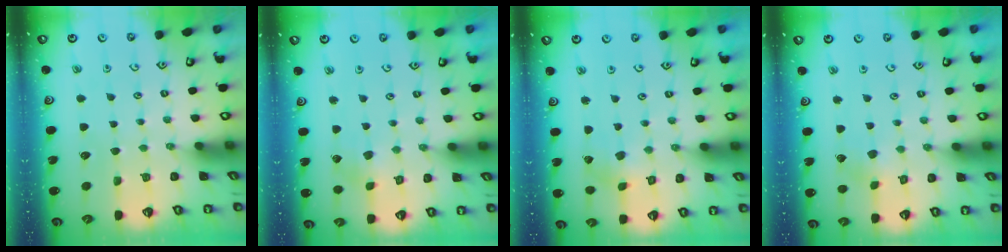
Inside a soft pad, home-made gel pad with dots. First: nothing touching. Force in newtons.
{"total": 2.0, "press": 1.9, "slide": 0.3}
{"total": 1.7, "press": 1.7, "slide": 0.3}
{"total": 2.7, "press": 2.7, "slide": 0.7}